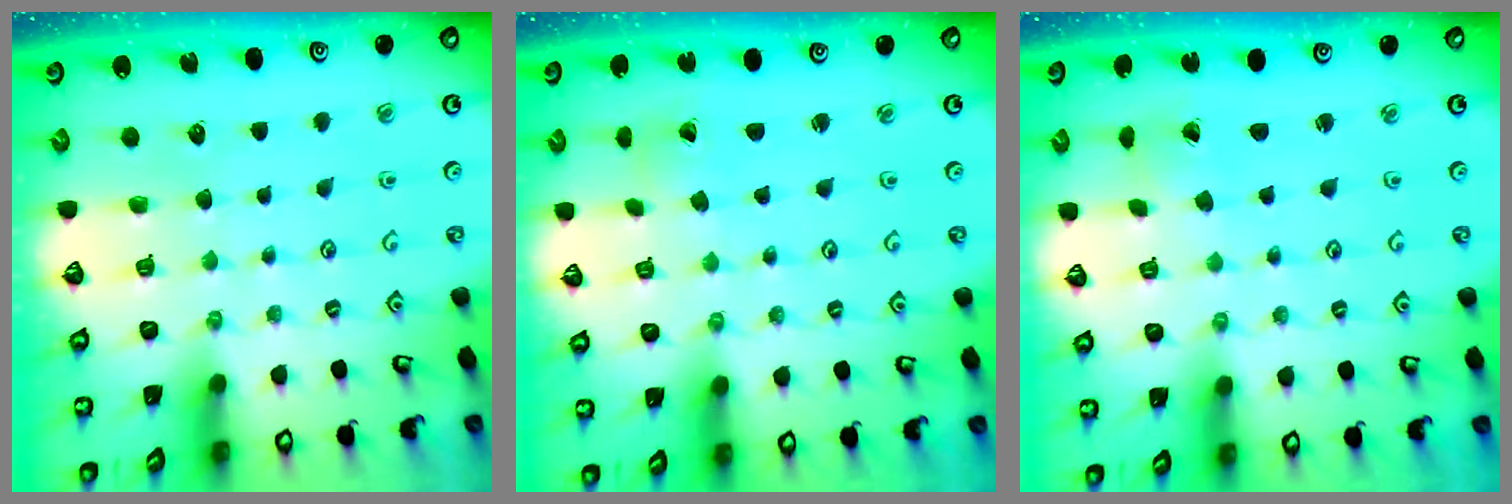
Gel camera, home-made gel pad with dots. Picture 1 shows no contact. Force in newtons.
{"total": 0.5, "press": 0.5, "slide": 0.0}
{"total": 0.6, "press": 0.5, "slide": 0.2}